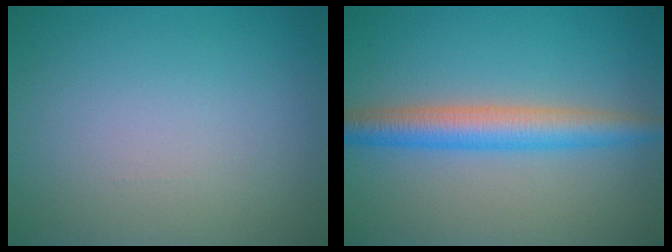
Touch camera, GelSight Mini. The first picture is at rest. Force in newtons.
{"total": 4.6, "press": 4.6, "slide": 0.1}